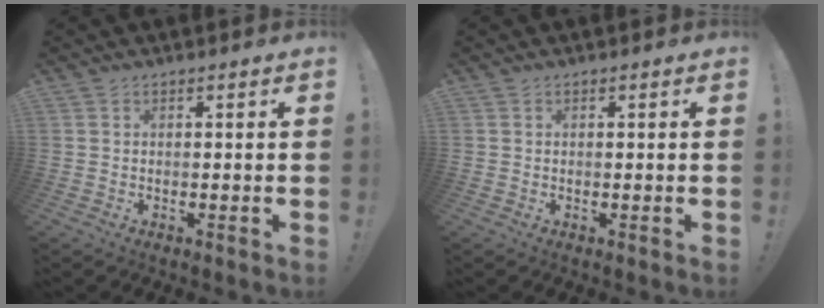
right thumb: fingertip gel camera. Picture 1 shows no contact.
{"total": 0.0}